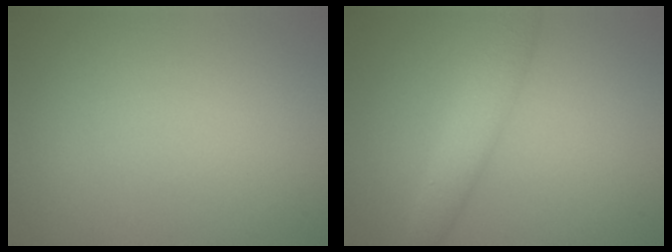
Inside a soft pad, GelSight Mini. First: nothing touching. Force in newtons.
{"total": 3.4, "press": 3.4, "slide": 0.2}